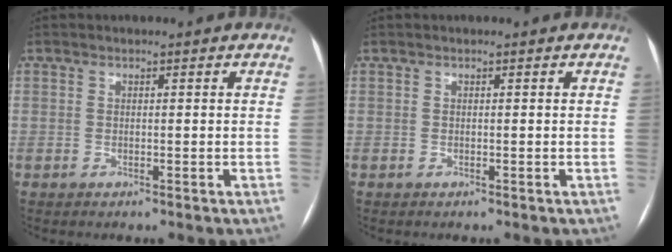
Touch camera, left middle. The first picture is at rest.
{"total": 0.0}